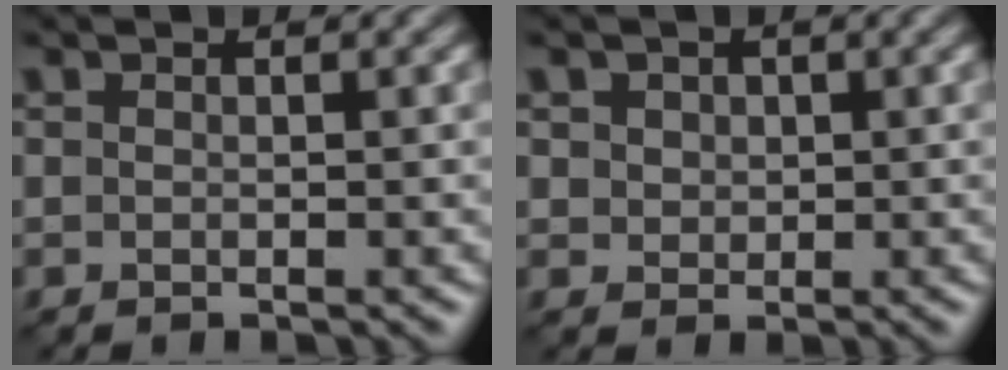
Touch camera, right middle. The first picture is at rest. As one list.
[{"total": 2.3, "force": [1.1, 1.8, 0.9], "torque": [-0.026, 0.008, 0.024]}]